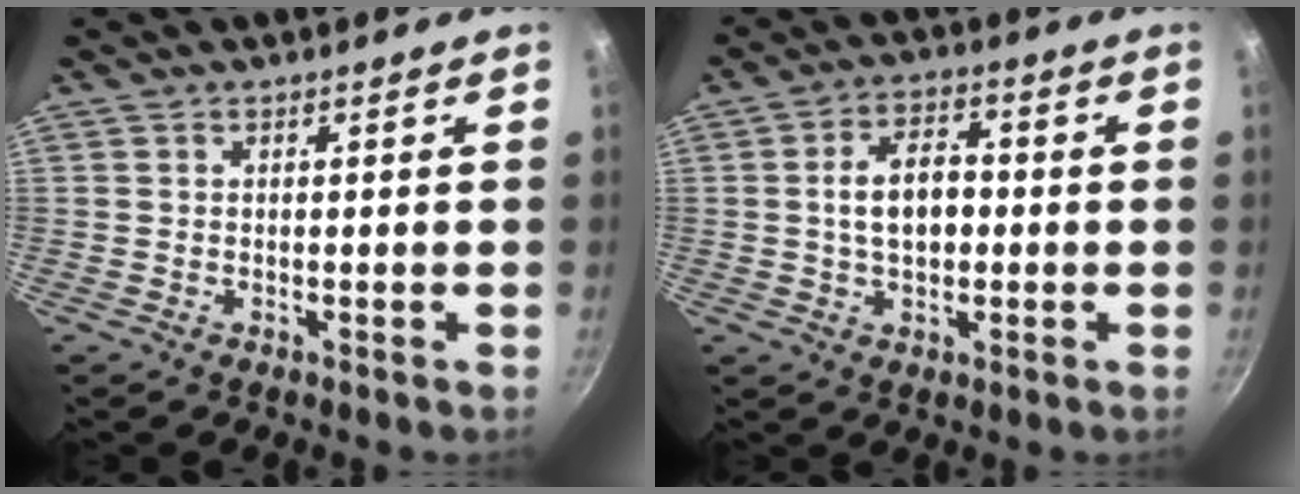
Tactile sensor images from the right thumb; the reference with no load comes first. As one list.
[{"total": 8.6, "force": [-0.1, 5.2, 6.8], "torque": [-0.095, 0.021, -0.006]}]